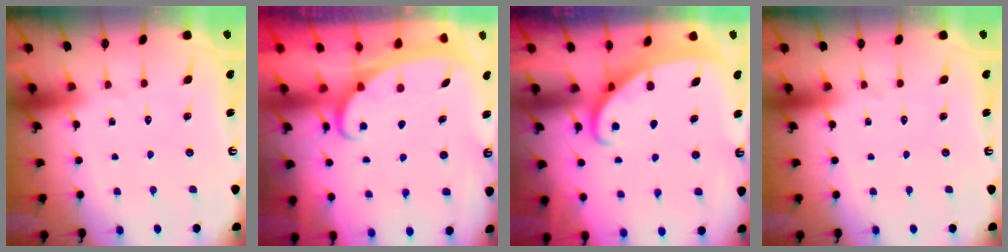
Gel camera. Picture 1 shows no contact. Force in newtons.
{"total": 2.3, "press": 2.3, "slide": 0.4}
{"total": 2.4, "press": 2.4, "slide": 0.2}
{"total": 0.0}